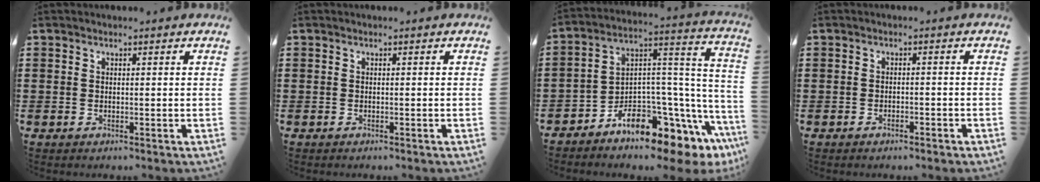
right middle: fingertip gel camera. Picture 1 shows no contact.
{"total": 0.0}
{"total": 8.2, "force": [-7.3, 2.2, 3.2], "torque": [-0.074, -0.017, -0.148]}
{"total": 1.0, "force": [-0.9, 0.2, 0.4], "torque": [-0.010, -0.002, -0.017]}